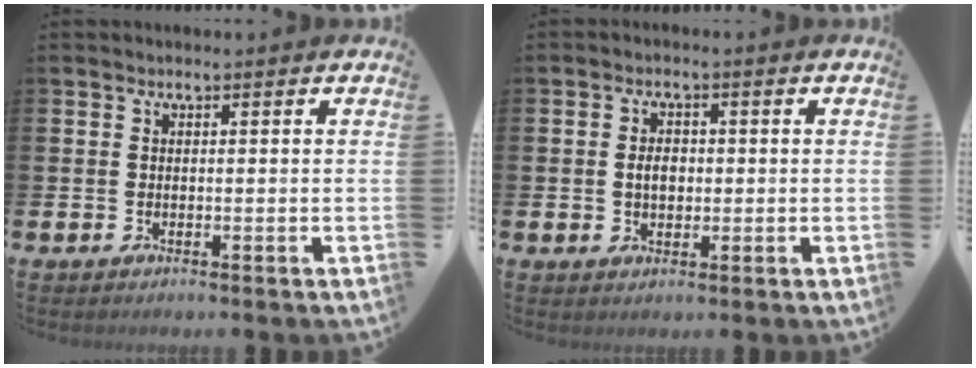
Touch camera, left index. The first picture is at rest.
{"total": 2.8, "force": [0.2, 1.9, 2.1], "torque": [-0.023, 0.002, -0.003]}